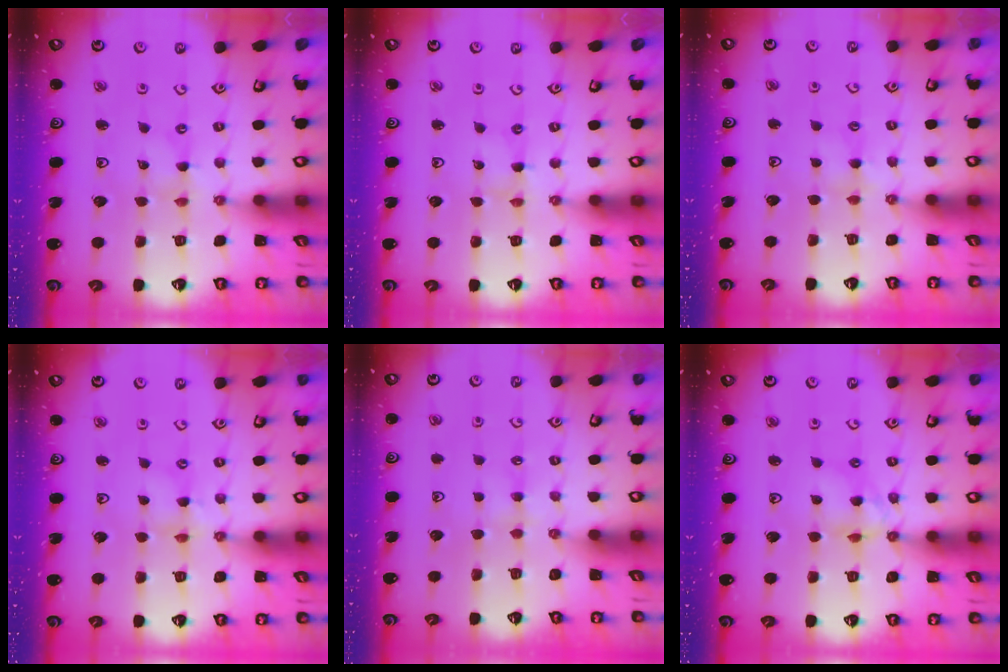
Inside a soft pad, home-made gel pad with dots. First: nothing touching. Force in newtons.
{"total": 0.9, "press": 0.8, "slide": 0.1}
{"total": 2.9, "press": 2.8, "slide": 0.5}
{"total": 2.9, "press": 2.9, "slide": 0.4}
{"total": 2.3, "press": 2.2, "slide": 0.5}
{"total": 7.9, "press": 7.9, "slide": 0.6}